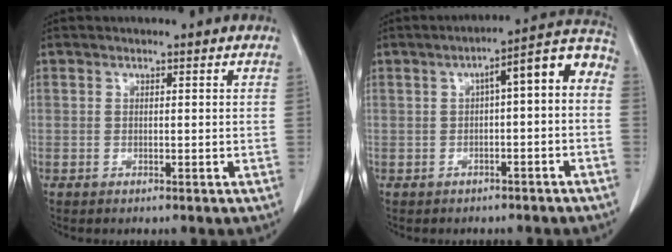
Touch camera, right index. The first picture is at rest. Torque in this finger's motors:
{"motor_torque": [0.63, -0.18, 0.35, 0.08]}